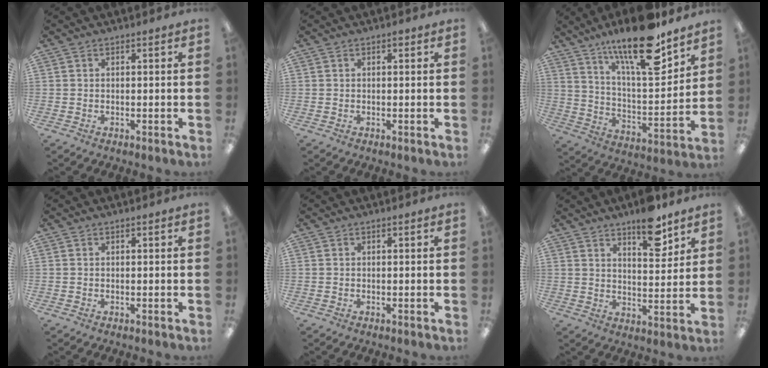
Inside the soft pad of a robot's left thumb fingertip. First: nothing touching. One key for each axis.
{"total": 0.6, "fx": 0.4, "fy": 0.2, "fz": 0.4, "tx": -0.008, "ty": 0.003, "tz": 0.005}
{"total": 19.7, "fx": 14.6, "fy": 5.2, "fz": 12.2, "tx": -0.199, "ty": -0.099, "tz": 0.240}
{"total": 0.0}
{"total": 0.0}
{"total": 10.3, "fx": 7.7, "fy": 3.5, "fz": 5.8, "tx": -0.070, "ty": -0.047, "tz": 0.128}